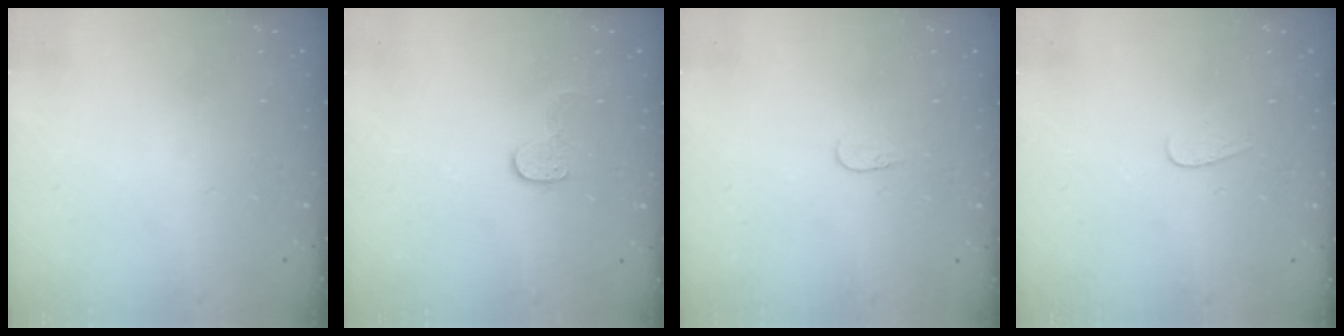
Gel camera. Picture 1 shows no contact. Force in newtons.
{"total": 6.1, "press": 6.1, "slide": 0.2}
{"total": 3.6, "press": 3.6, "slide": 0.3}
{"total": 3.5, "press": 3.5, "slide": 0.3}